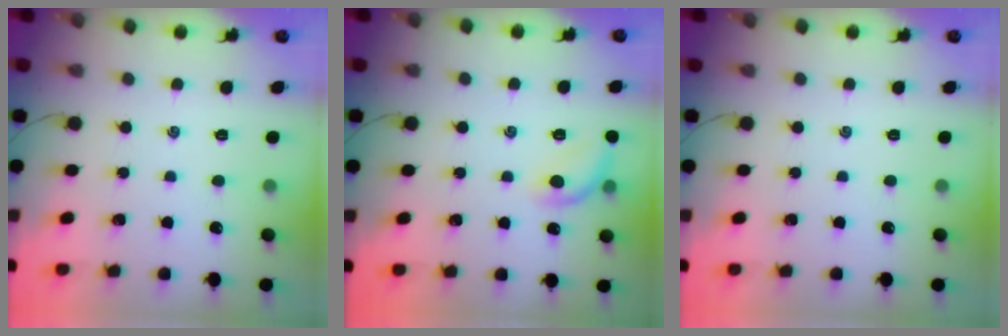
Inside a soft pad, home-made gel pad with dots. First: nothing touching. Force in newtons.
{"total": 9.7, "press": 9.6, "slide": 1.3}
{"total": 0.0}